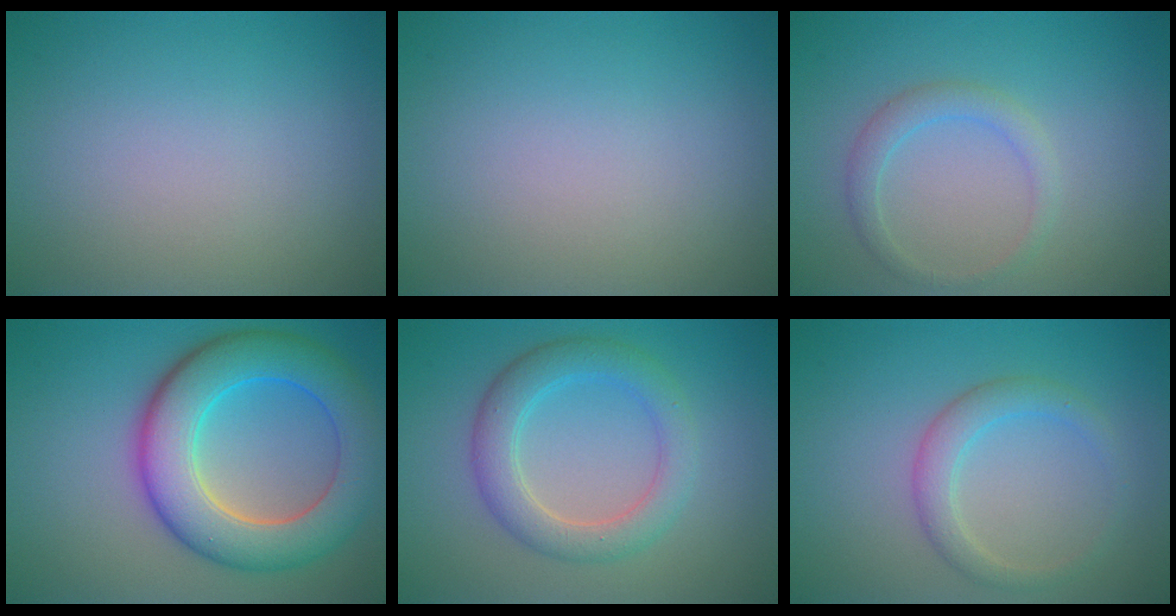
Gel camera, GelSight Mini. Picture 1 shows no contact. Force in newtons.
{"total": 0.0}
{"total": 1.9, "press": 1.9, "slide": 0.1}
{"total": 9.1, "press": 9.1, "slide": 0.3}
{"total": 4.3, "press": 4.3, "slide": 0.2}
{"total": 2.7, "press": 2.6, "slide": 0.2}